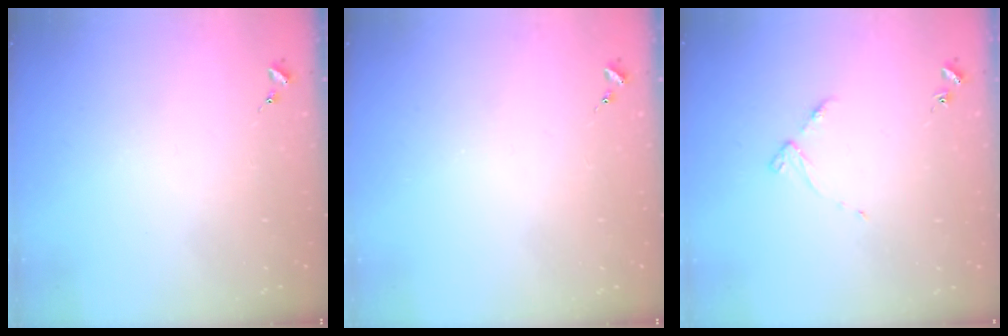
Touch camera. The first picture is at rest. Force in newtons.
{"total": 0.0}
{"total": 3.3, "press": 3.3, "slide": 0.4}